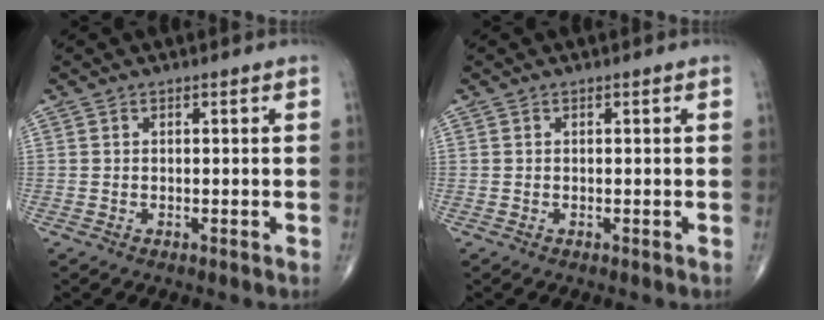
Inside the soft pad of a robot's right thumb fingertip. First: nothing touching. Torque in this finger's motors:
{"motor_torque": [0.03, 0.02, 0.00, 0.00, 0.00]}